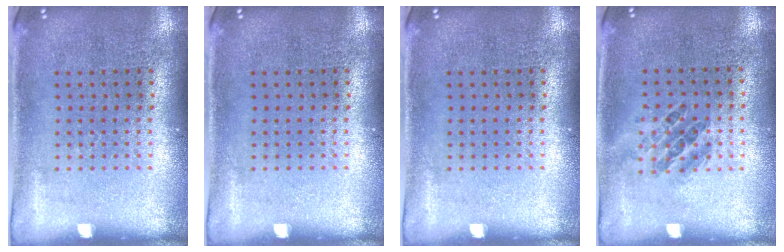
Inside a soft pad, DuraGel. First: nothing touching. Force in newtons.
{"total": 0.0}
{"total": 0.0}
{"total": 0.9, "press": 0.8, "slide": 0.5}